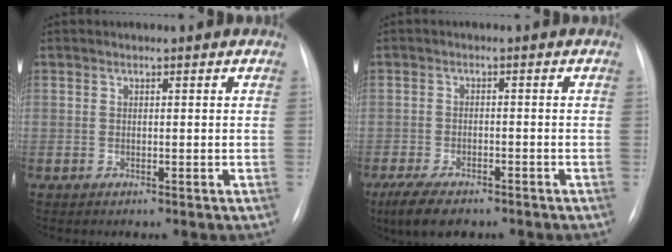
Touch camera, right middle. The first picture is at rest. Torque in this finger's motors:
{"motor_torque": [1.12, -1.01, 0.41, 0.08]}